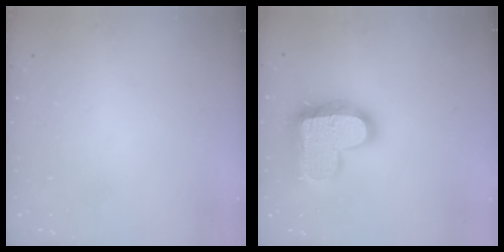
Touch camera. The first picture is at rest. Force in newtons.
{"total": 19.9, "press": 19.9, "slide": 1.3}